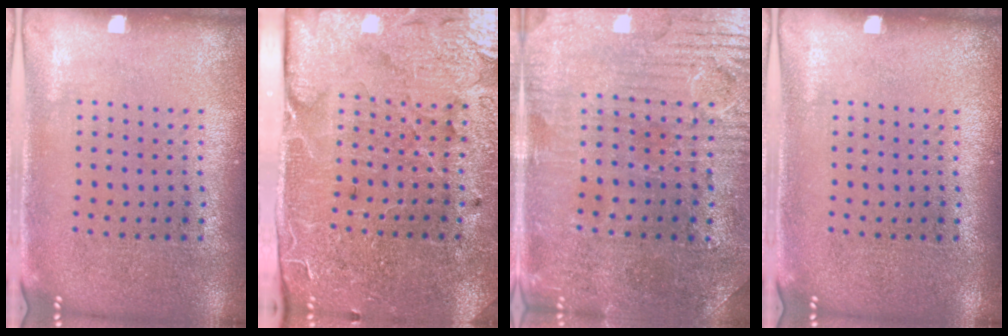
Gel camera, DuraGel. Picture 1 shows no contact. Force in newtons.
{"total": 3.4, "press": 3.4, "slide": 0.6}
{"total": 1.7, "press": 1.7, "slide": 0.5}
{"total": 0.0}